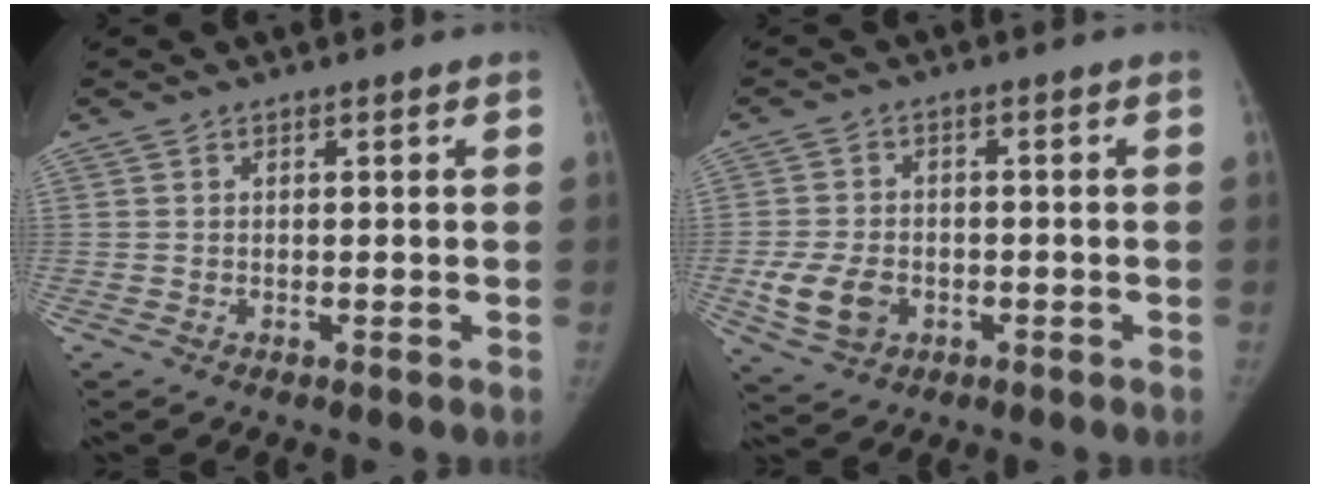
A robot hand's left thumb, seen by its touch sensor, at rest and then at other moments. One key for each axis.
{"total": 7.8, "fx": -2.1, "fy": 5.7, "fz": 4.8, "tx": -0.087, "ty": 0.002, "tz": -0.033}